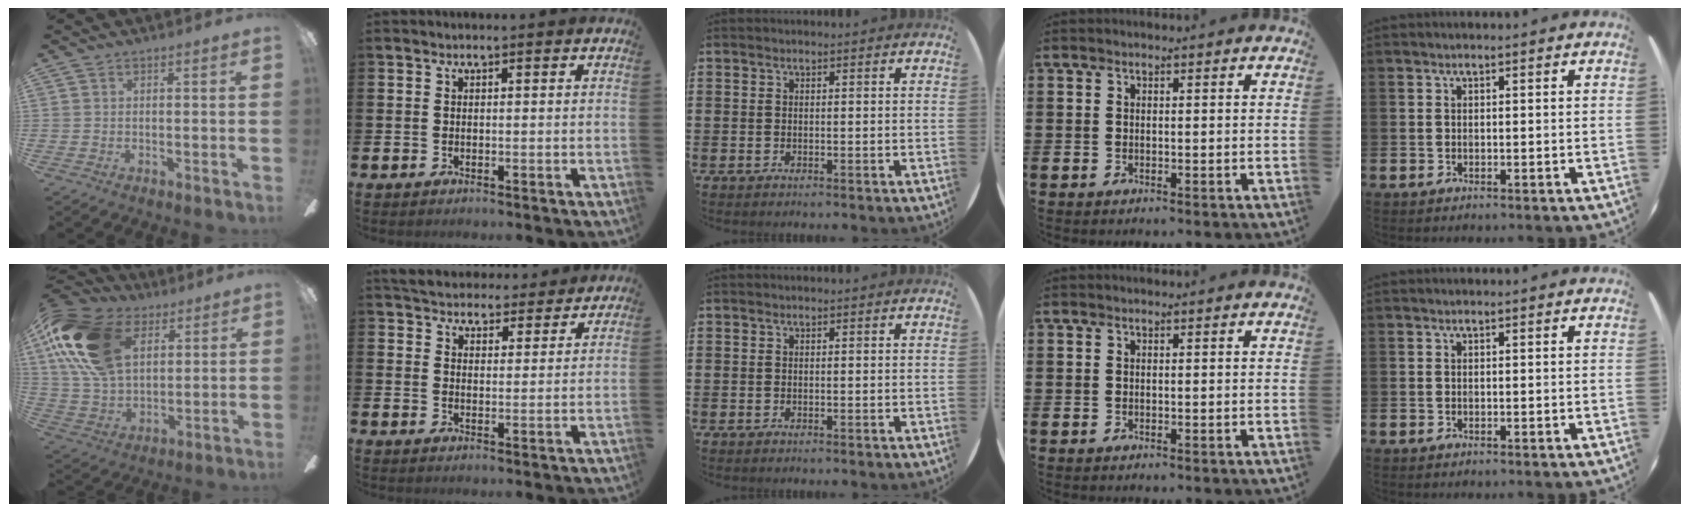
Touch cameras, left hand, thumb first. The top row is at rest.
{"thumb": {"total": 22.7, "force": [8.9, 14.4, 15.1], "torque": [-0.328, -0.010, 0.161]}, "index": {"total": 5.2, "force": [5.1, 1.3, 0.1], "torque": [-0.020, -0.033, 0.091]}}